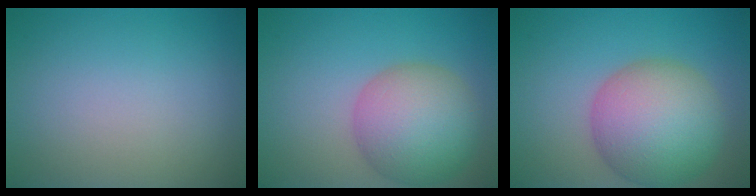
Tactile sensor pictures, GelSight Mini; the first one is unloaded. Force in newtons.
{"total": 7.9, "press": 7.9, "slide": 0.4}
{"total": 9.5, "press": 9.5, "slide": 0.5}